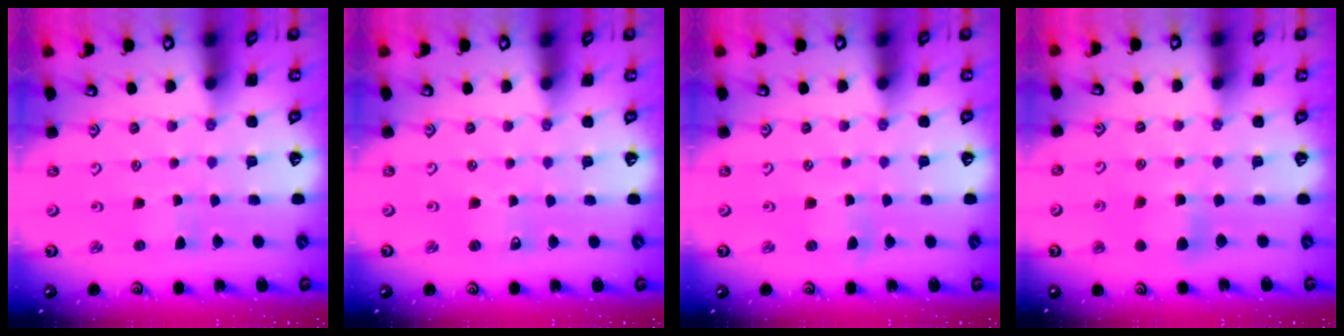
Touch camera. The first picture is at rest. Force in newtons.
{"total": 2.3, "press": 2.2, "slide": 0.4}
{"total": 0.7, "press": 0.6, "slide": 0.3}
{"total": 5.5, "press": 5.5, "slide": 0.5}